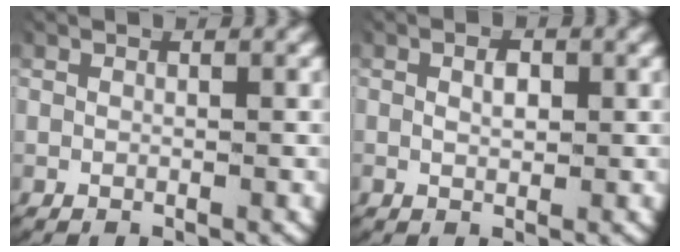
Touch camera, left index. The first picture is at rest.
{"total": 1.6, "force": [0.1, 0.9, 1.3], "torque": [-0.020, -0.004, 0.006]}